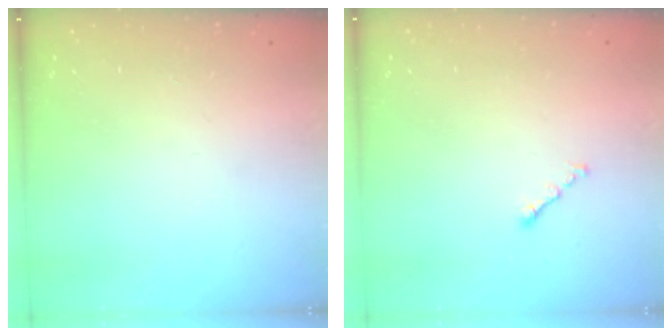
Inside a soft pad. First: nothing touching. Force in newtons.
{"total": 0.8, "press": 0.6, "slide": 0.4}